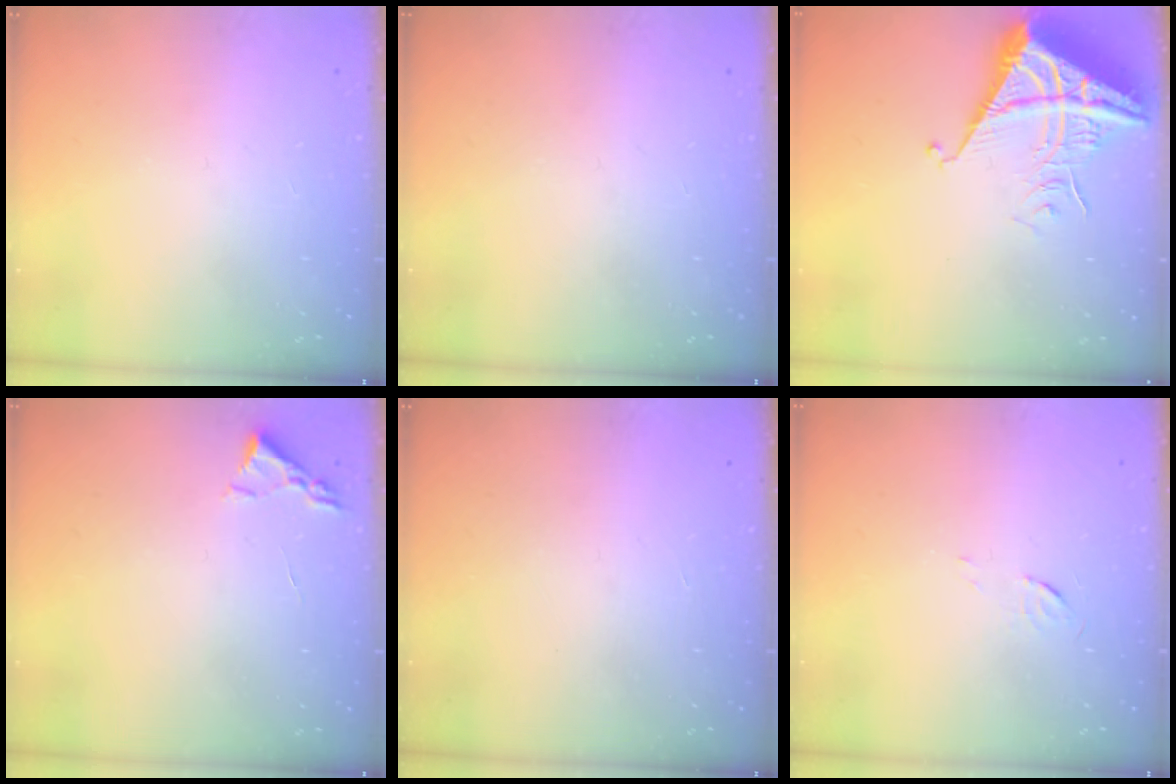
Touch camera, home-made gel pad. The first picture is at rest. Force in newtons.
{"total": 0.0}
{"total": 7.0, "press": 7.0, "slide": 0.8}
{"total": 2.4, "press": 2.3, "slide": 0.3}
{"total": 1.5, "press": 1.5, "slide": 0.1}
{"total": 3.6, "press": 3.6, "slide": 0.3}